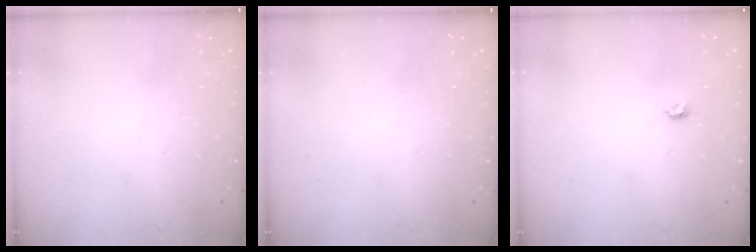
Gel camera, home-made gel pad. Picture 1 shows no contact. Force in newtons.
{"total": 0.0}
{"total": 3.8, "press": 3.7, "slide": 0.6}